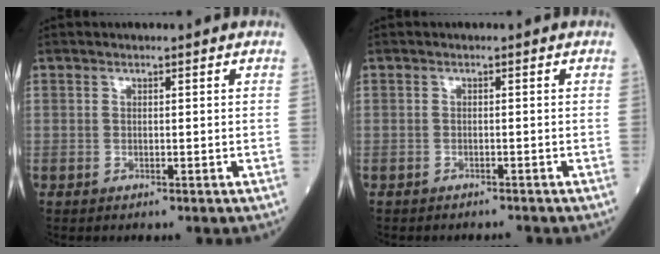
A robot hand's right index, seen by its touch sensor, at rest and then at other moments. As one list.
[{"total": 3.6, "force": [-3.0, 1.6, 1.2], "torque": [-0.030, -0.001, -0.043]}]